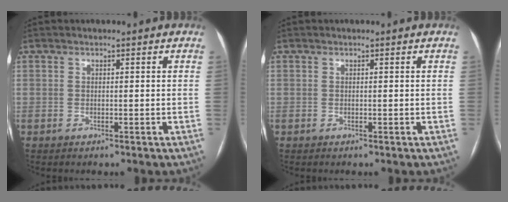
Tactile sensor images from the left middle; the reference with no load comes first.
{"total": 0.0}